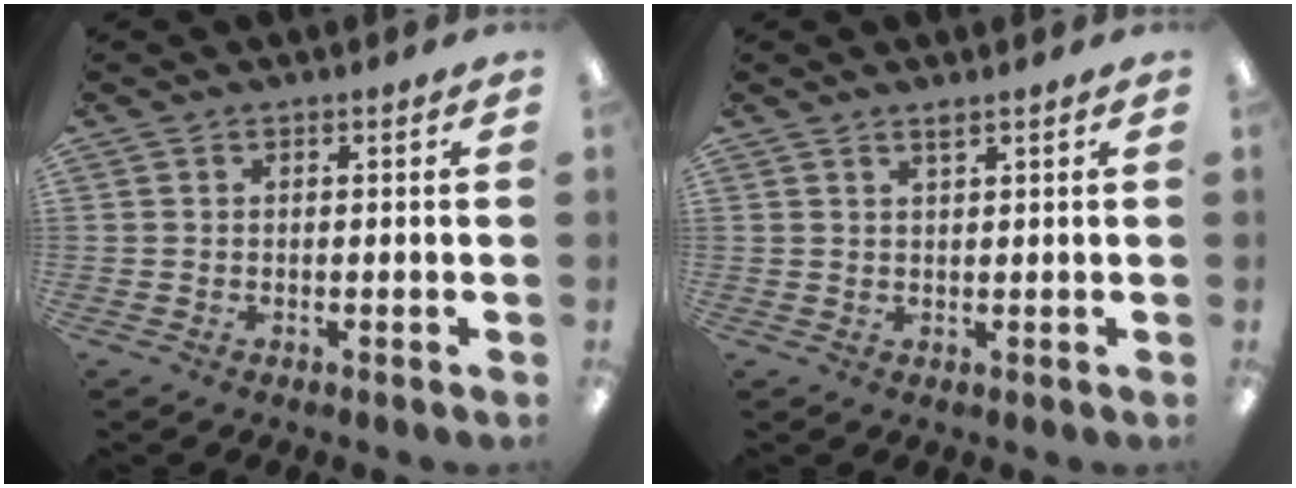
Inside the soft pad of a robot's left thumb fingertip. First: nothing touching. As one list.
[{"total": 1.5, "force": [1.3, 0.1, 0.7], "torque": [-0.017, -0.002, 0.025]}]